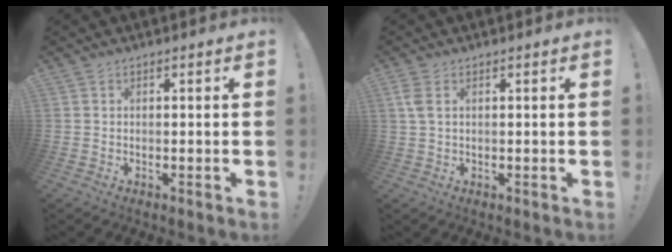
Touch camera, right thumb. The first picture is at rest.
{"total": 3.5, "force": [1.2, 1.4, 2.9], "torque": [-0.068, 0.002, 0.022]}